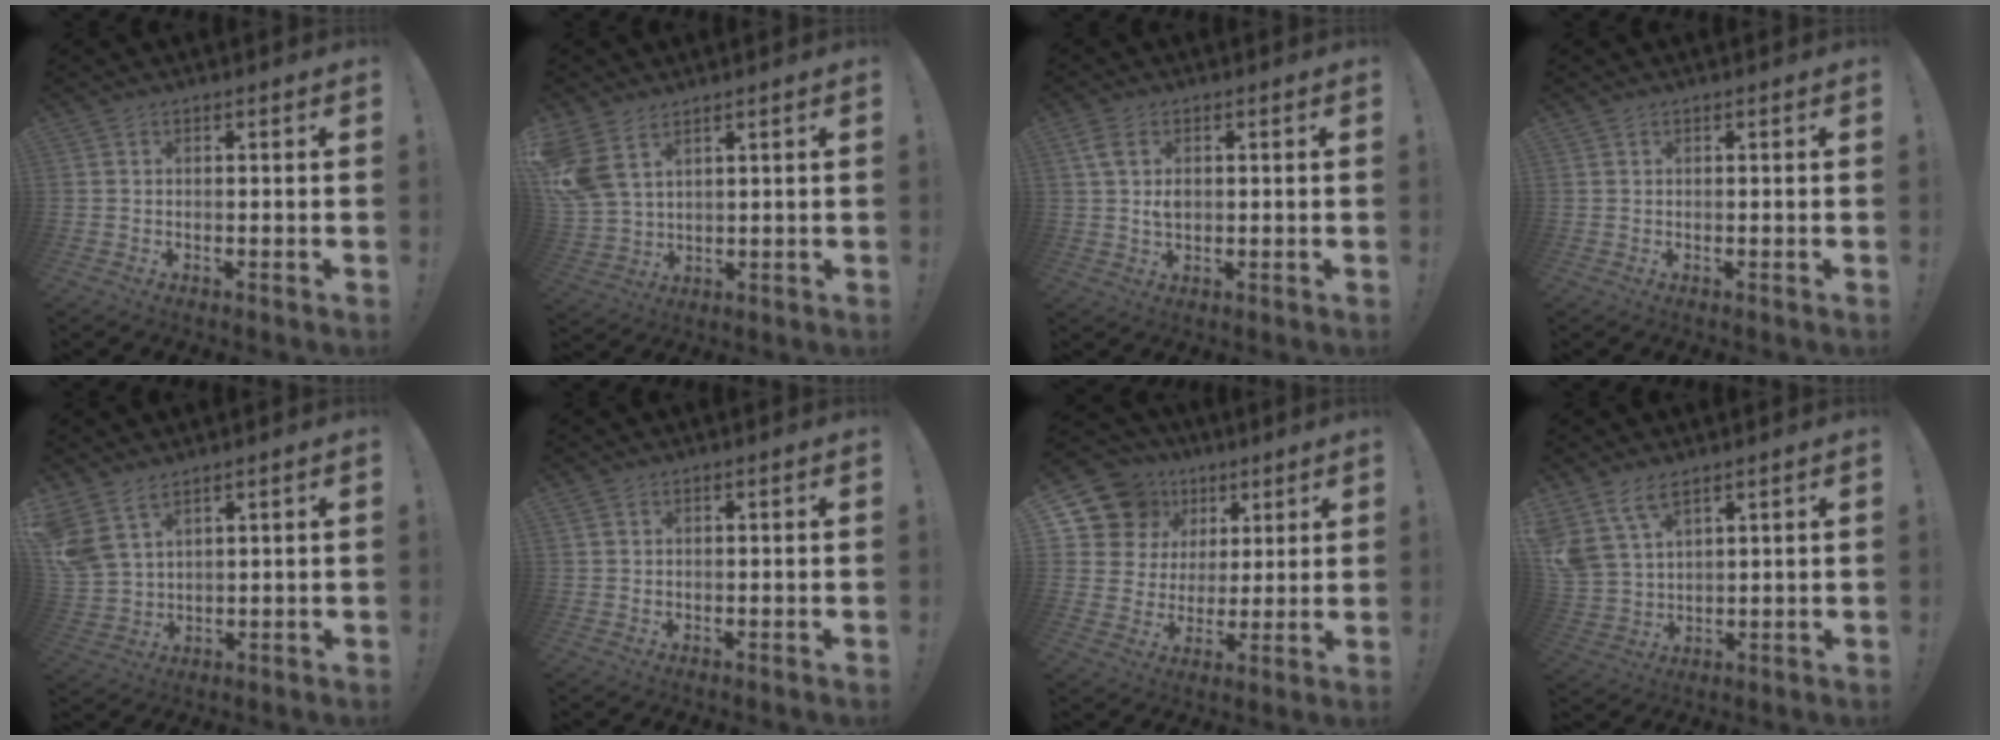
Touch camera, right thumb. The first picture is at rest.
{"total": 9.5, "force": [5.5, 5.2, 5.7], "torque": [-0.129, -0.018, 0.116]}
{"total": 4.5, "force": [1.1, 2.8, 3.4], "torque": [-0.062, -0.002, 0.016]}
{"total": 0.0}
{"total": 8.2, "force": [5.9, 4.0, 3.9], "torque": [-0.096, -0.022, 0.122]}
{"total": 0.9, "force": [0.5, 0.7, 0.3], "torque": [-0.005, 0.001, 0.009]}
{"total": 14.2, "force": [7.2, 11.3, 4.7], "torque": [-0.076, -0.038, 0.152]}
{"total": 9.2, "force": [6.4, 4.6, 4.7], "torque": [-0.104, -0.028, 0.128]}